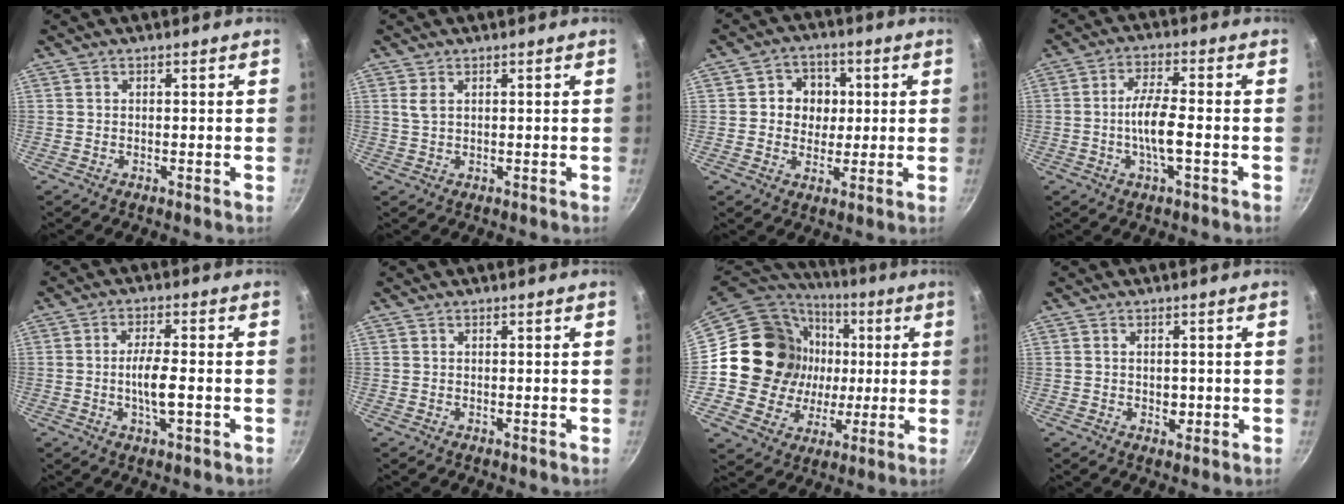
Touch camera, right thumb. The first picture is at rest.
{"total": 1.8, "force": [0.7, 0.9, 1.4], "torque": [-0.027, -0.003, 0.016]}
{"total": 7.3, "force": [1.0, 6.6, 3.0], "torque": [-0.007, 0.001, 0.007]}
{"total": 7.3, "force": [-1.7, 2.2, 6.8], "torque": [-0.133, 0.018, -0.037]}
{"total": 5.9, "force": [-1.3, 1.8, 5.5], "torque": [-0.103, 0.012, -0.024]}
{"total": 0.0}
{"total": 21.8, "force": [1.3, 19.7, 9.4], "torque": [-0.156, 0.021, 0.033]}
{"total": 2.0, "force": [-0.2, 1.5, 1.4], "torque": [-0.017, -0.003, -0.001]}